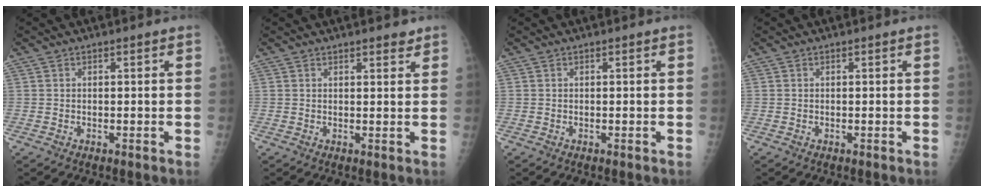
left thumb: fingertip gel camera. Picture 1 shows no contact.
{"total": 2.4, "force": [1.9, 0.8, 1.2], "torque": [-0.006, -0.009, 0.022]}
{"total": 0.0}
{"total": 0.0}